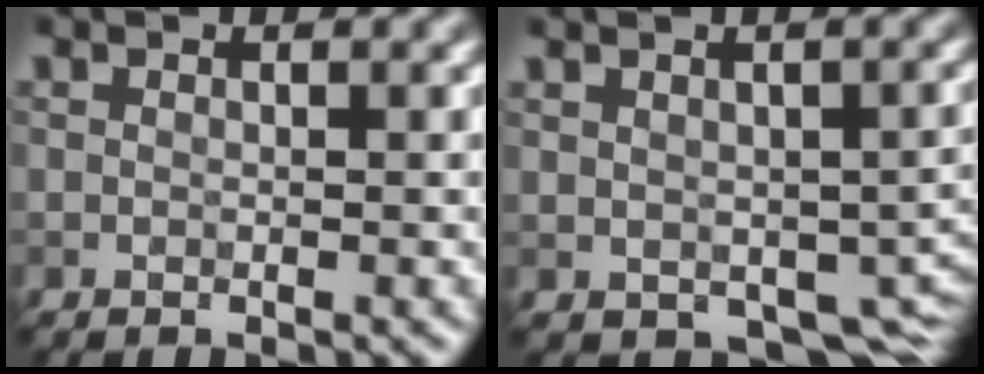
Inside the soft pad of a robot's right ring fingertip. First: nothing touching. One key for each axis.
{"total": 4.4, "fx": -1.6, "fy": 2.5, "fz": 3.2, "tx": -0.062, "ty": -0.019, "tz": 0.011}